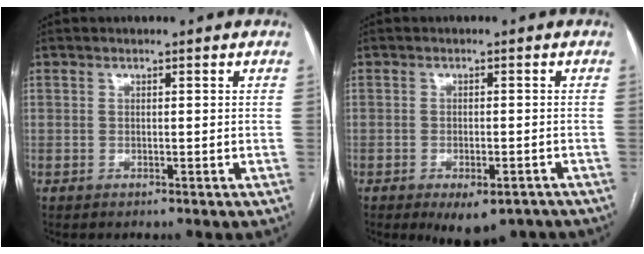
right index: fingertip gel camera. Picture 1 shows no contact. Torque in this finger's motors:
{"motor_torque": [0.81, -0.59, 0.33, 0.06]}